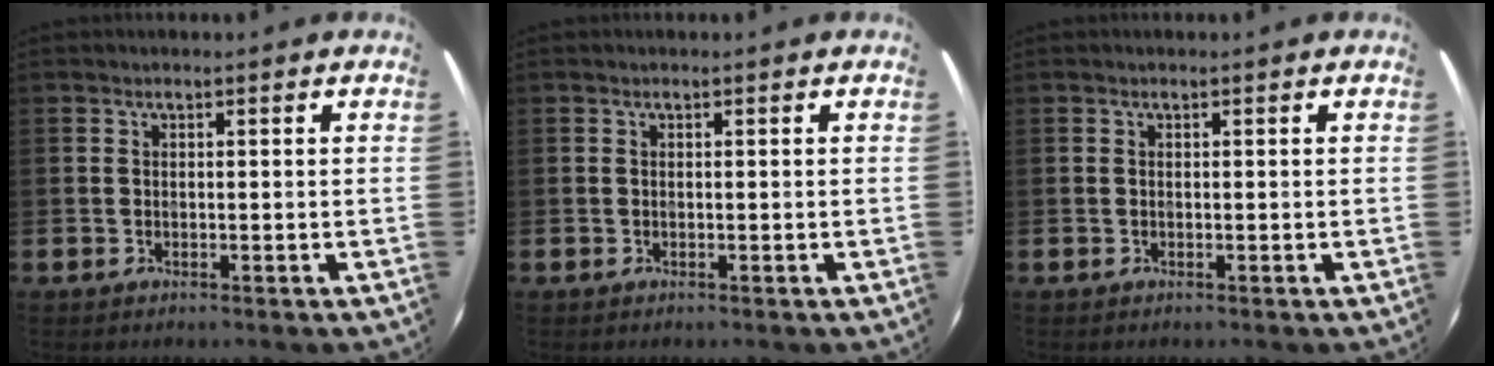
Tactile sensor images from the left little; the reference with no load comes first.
{"total": 0.0}
{"total": 0.0}